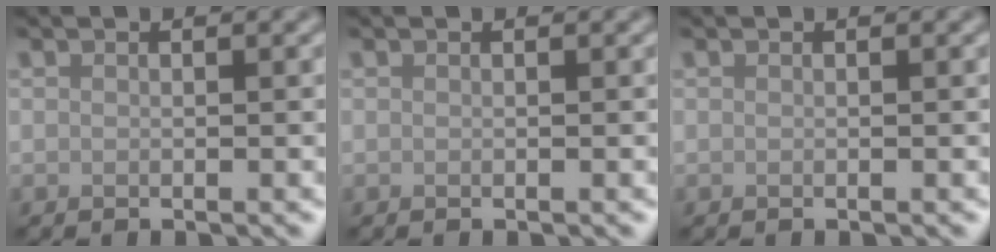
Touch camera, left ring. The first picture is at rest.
{"total": 0.0}
{"total": 0.0}